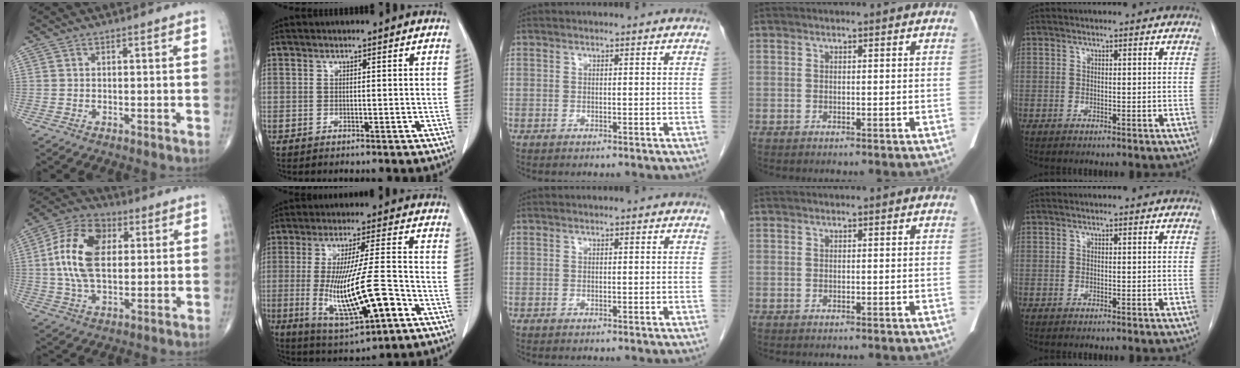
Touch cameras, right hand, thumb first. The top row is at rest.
{"thumb": {"total": 15.0, "force": [2.3, 9.0, 11.8], "torque": [-0.220, 0.012, 0.037]}, "index": {"total": 15.6, "force": [-4.3, 2.0, 14.8], "torque": [-0.278, -0.019, -0.060]}}